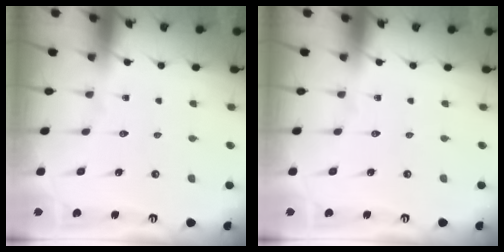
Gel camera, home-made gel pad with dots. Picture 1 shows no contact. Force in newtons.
{"total": 0.0}